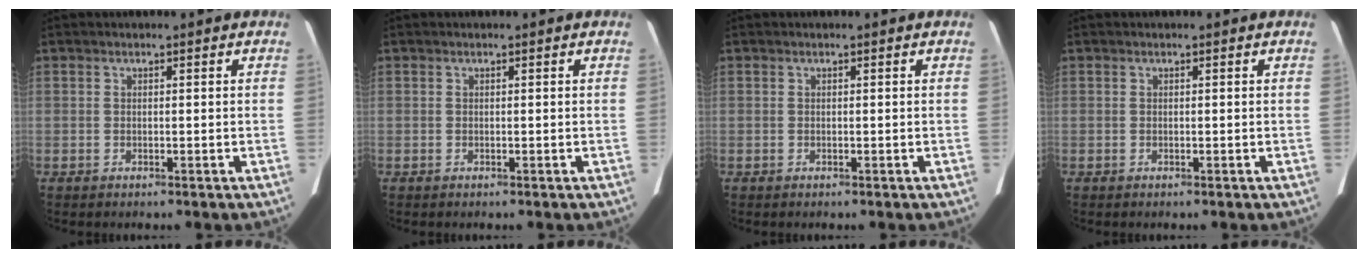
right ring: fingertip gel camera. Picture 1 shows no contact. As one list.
[{"total": 0.0}, {"total": 0.0}, {"total": 0.0}]